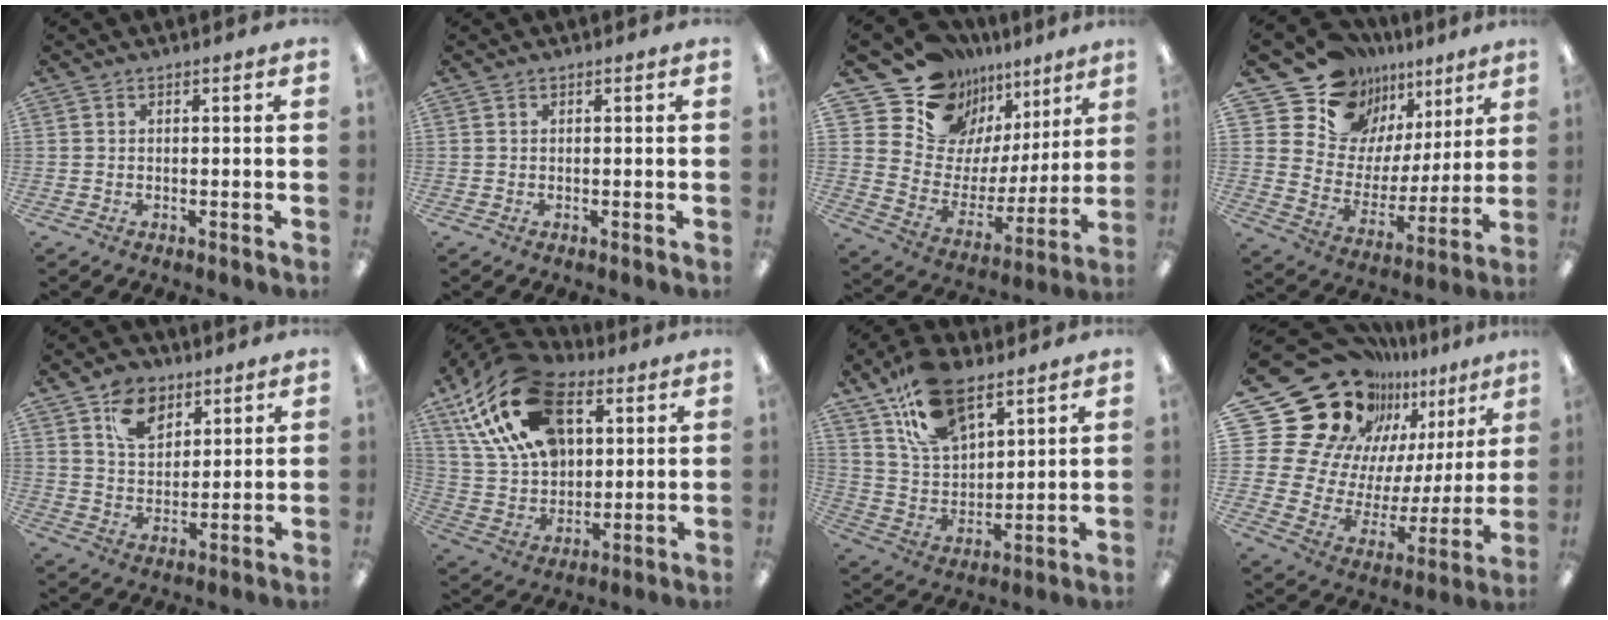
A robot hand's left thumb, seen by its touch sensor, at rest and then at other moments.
{"total": 0.0}
{"total": 14.0, "force": [11.2, 8.3, 1.2], "torque": [-0.059, -0.104, 0.213]}
{"total": 14.6, "force": [11.5, 8.8, 1.3], "torque": [-0.054, -0.106, 0.221]}
{"total": 9.6, "force": [6.0, 6.4, 3.9], "torque": [-0.058, -0.019, 0.109]}
{"total": 25.1, "force": [11.5, 15.5, 16.1], "torque": [-0.313, -0.034, 0.204]}
{"total": 17.5, "force": [11.2, 9.2, 9.7], "torque": [-0.182, -0.043, 0.207]}
{"total": 27.8, "force": [19.0, 16.9, 11.1], "torque": [-0.202, -0.155, 0.379]}